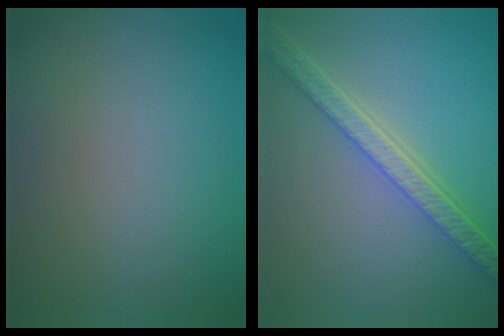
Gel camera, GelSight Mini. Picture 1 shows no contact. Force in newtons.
{"total": 5.5, "press": 4.3, "slide": 3.4}